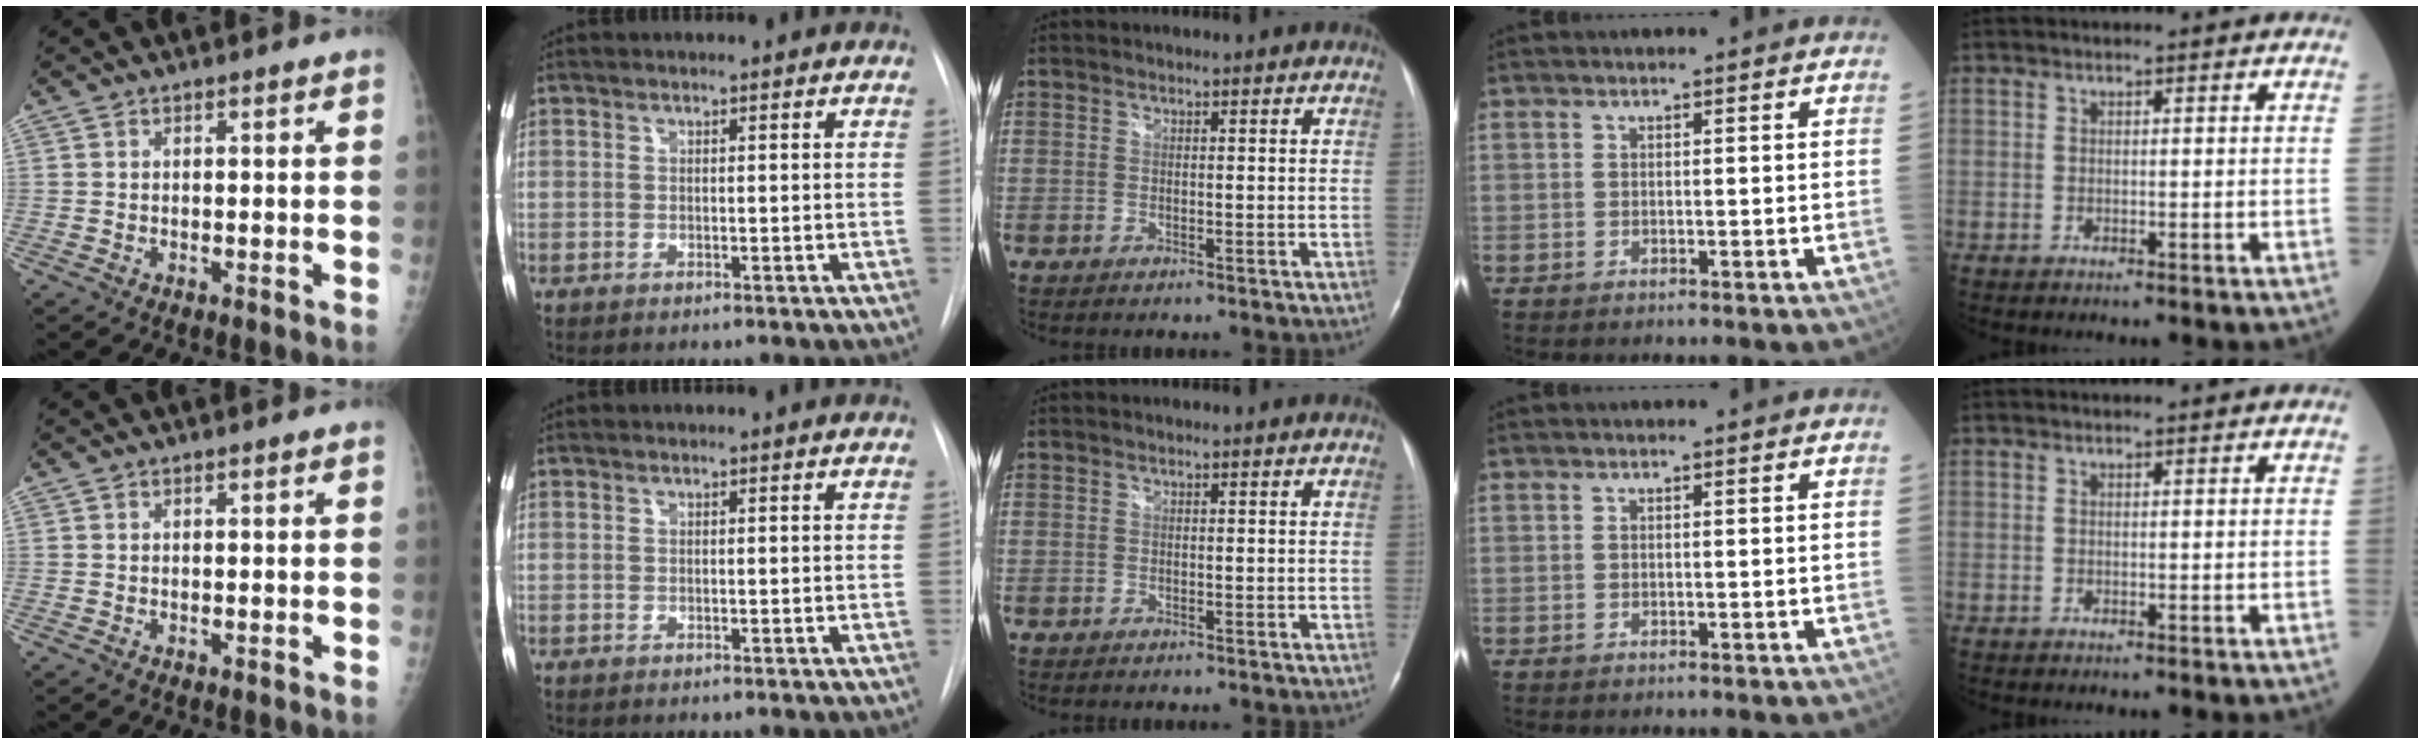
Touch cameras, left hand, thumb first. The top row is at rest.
{}